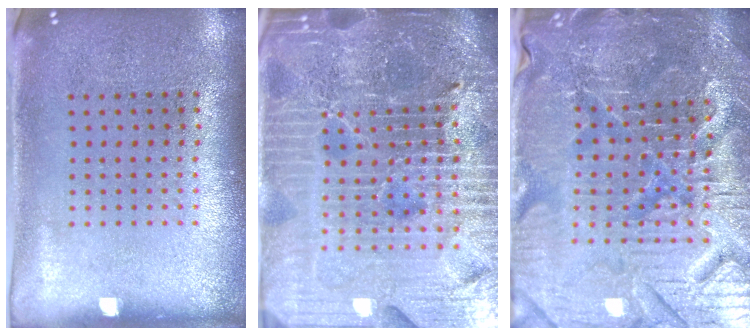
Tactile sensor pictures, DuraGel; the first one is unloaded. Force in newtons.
{"total": 7.3, "press": 6.3, "slide": 3.7}
{"total": 5.3, "press": 5.1, "slide": 1.4}